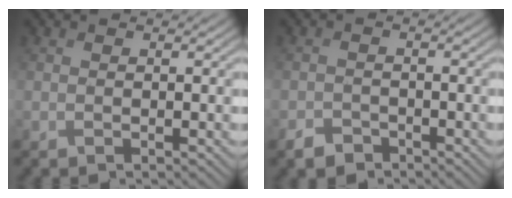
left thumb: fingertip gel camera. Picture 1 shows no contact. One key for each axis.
{"total": 2.7, "fx": -1.9, "fy": 1.8, "fz": 0.3, "tx": 0.001, "ty": -0.003, "tz": -0.045}